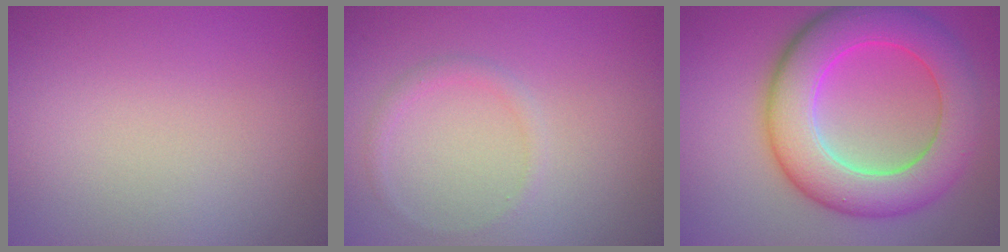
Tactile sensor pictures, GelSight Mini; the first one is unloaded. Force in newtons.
{"total": 1.0, "press": 1.0, "slide": 0.0}
{"total": 9.1, "press": 9.1, "slide": 0.3}